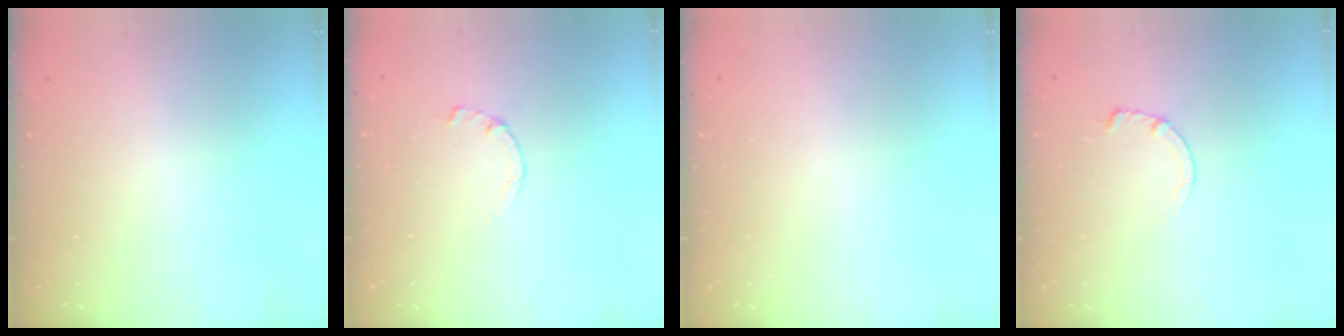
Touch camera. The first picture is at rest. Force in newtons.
{"total": 1.7, "press": 1.7, "slide": 0.3}
{"total": 0.0}
{"total": 3.4, "press": 3.4, "slide": 0.4}